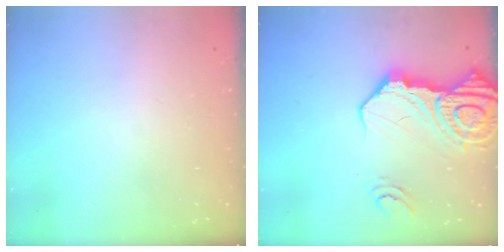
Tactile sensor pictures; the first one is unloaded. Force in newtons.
{"total": 22.2, "press": 22.0, "slide": 2.6}